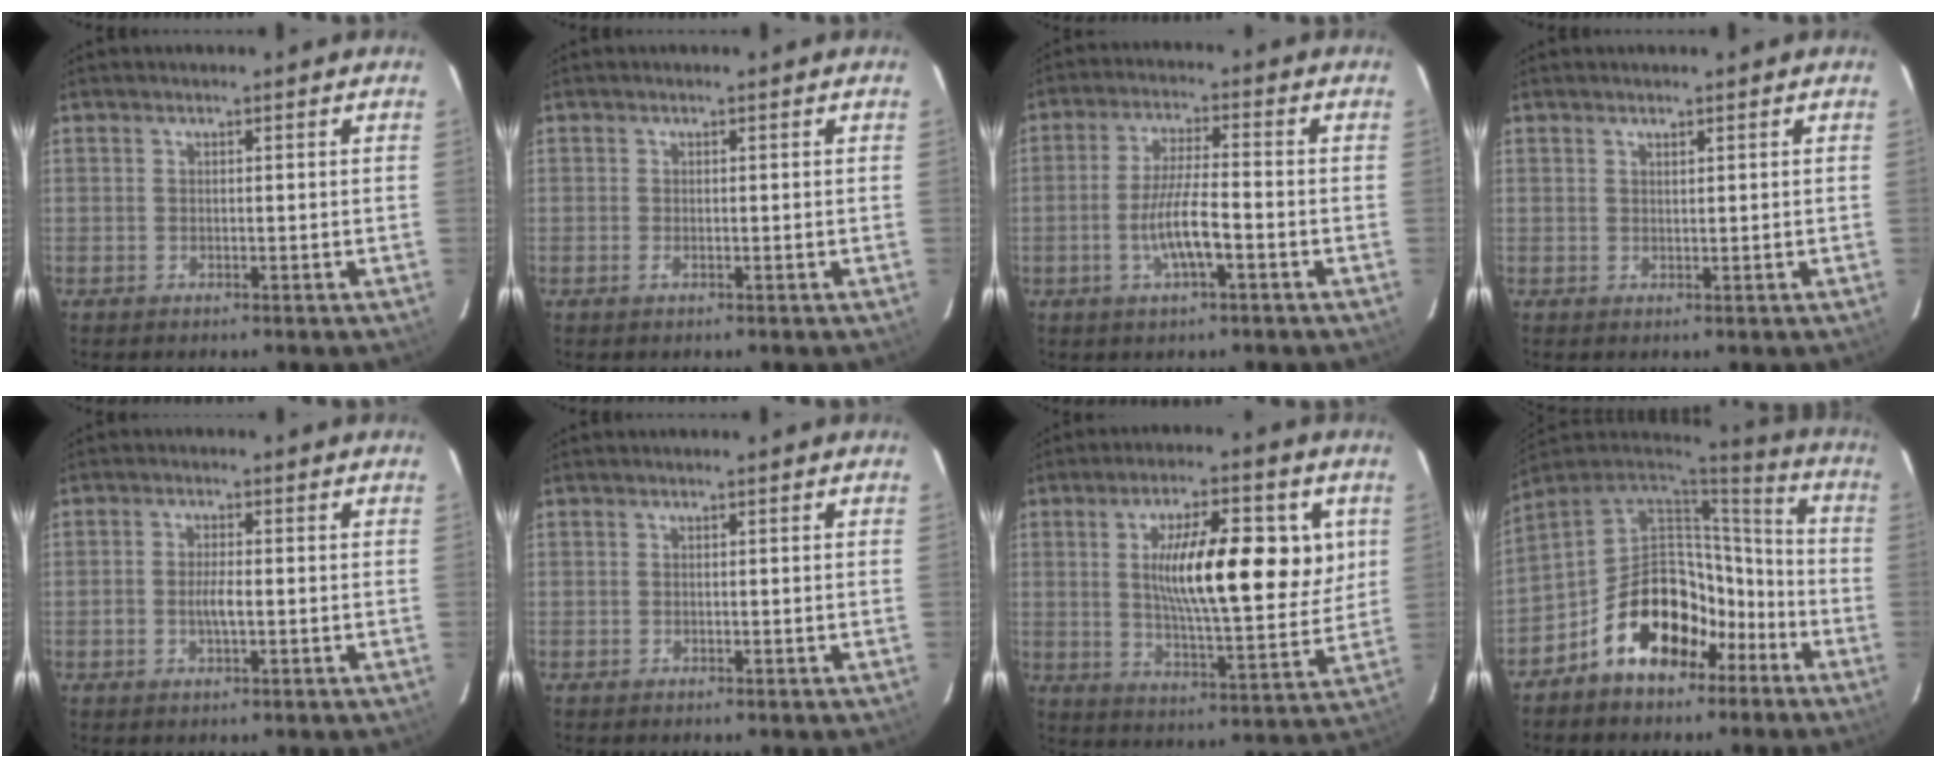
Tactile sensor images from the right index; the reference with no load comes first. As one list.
[{"total": 0.9, "force": [-0.3, 0.1, 0.8], "torque": [-0.016, 0.000, -0.007]}, {"total": 7.7, "force": [-2.9, 1.1, 7.0], "torque": [-0.136, -0.002, -0.053]}, {"total": 0.9, "force": [0.4, -0.4, -0.6], "torque": [0.012, 0.000, 0.008]}, {"total": 3.0, "force": [-0.6, 1.1, 2.8], "torque": [-0.056, 0.001, -0.013]}, {"total": 0.0}, {"total": 17.0, "force": [4.5, 5.1, 15.5], "torque": [-0.251, 0.003, 0.069]}, {"total": 16.7, "force": [-9.6, 10.2, 9.2], "torque": [-0.171, 0.047, -0.141]}]